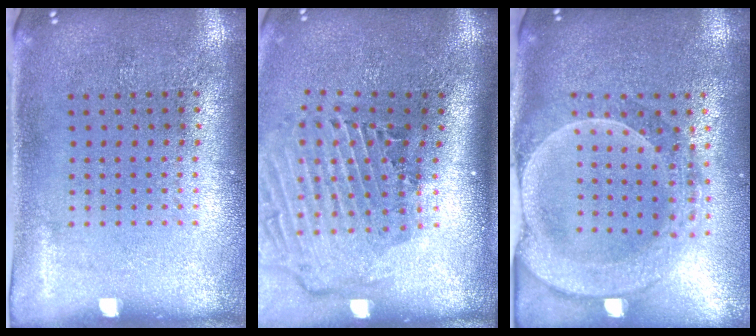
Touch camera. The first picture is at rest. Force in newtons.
{"total": 2.9, "press": 1.9, "slide": 2.1}
{"total": 2.4, "press": 2.2, "slide": 1.1}